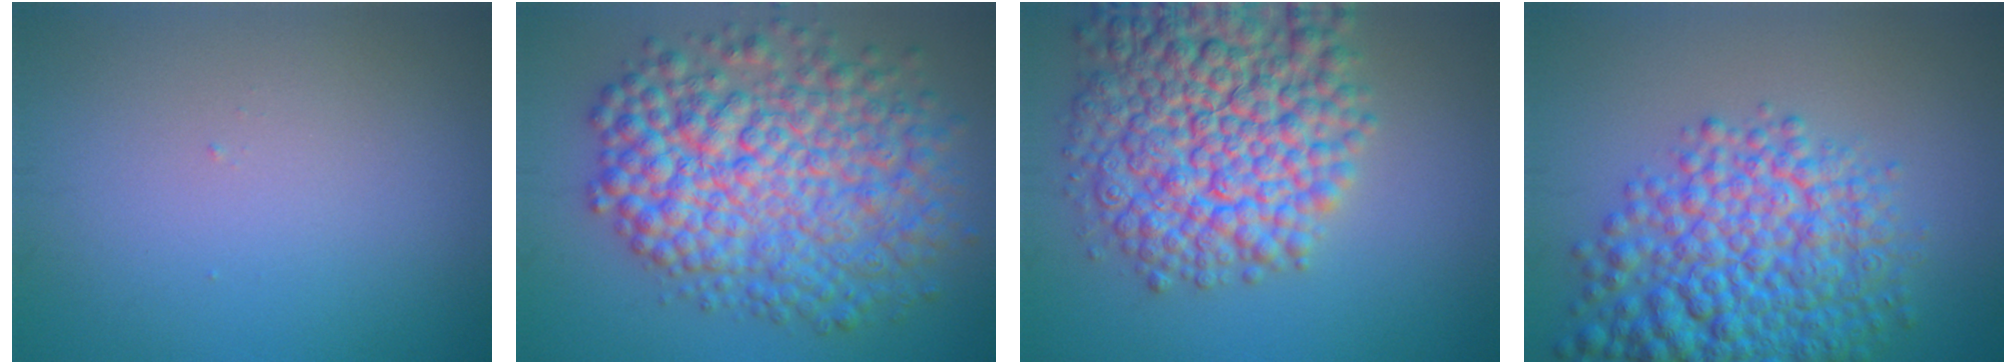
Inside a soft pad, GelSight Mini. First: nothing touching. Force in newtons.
{"total": 11.0, "press": 11.0, "slide": 0.1}
{"total": 12.1, "press": 12.1, "slide": 0.5}
{"total": 9.7, "press": 9.7, "slide": 0.4}